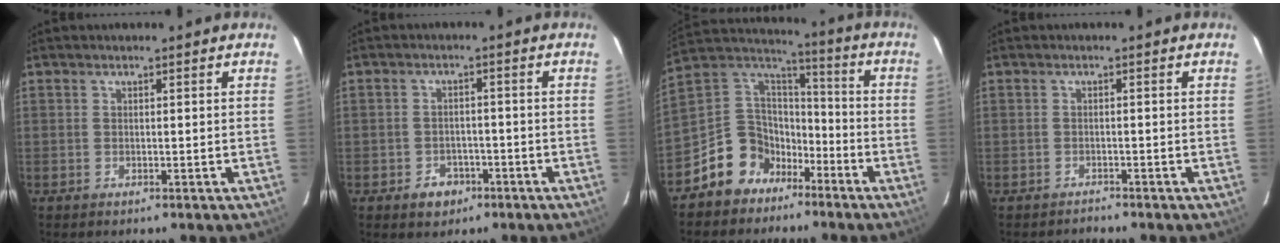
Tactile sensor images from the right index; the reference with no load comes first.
{"total": 4.5, "force": [-2.5, 3.6, 1.1], "torque": [-0.031, 0.012, -0.026]}
{"total": 13.0, "force": [-7.8, 9.7, 3.7], "torque": [-0.099, 0.050, -0.134]}
{"total": 1.2, "force": [-1.1, 0.2, -0.3], "torque": [0.003, 0.003, -0.018]}